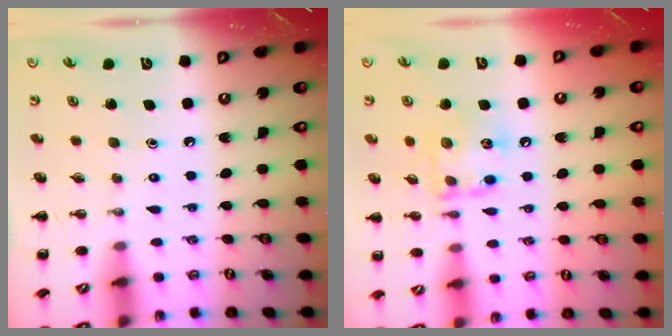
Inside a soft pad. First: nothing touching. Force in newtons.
{"total": 12.4, "press": 12.4, "slide": 1.2}